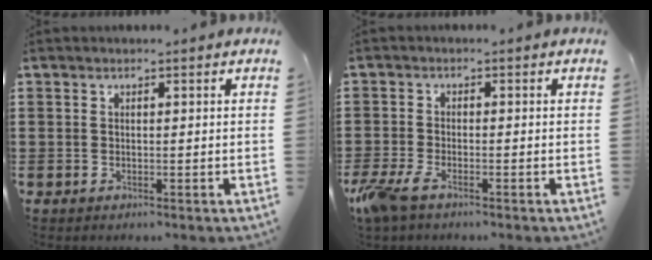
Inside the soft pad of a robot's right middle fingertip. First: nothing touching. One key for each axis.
{"total": 3.8, "fx": -2.5, "fy": 0.8, "fz": 2.8, "tx": -0.079, "ty": -0.014, "tz": -0.054}